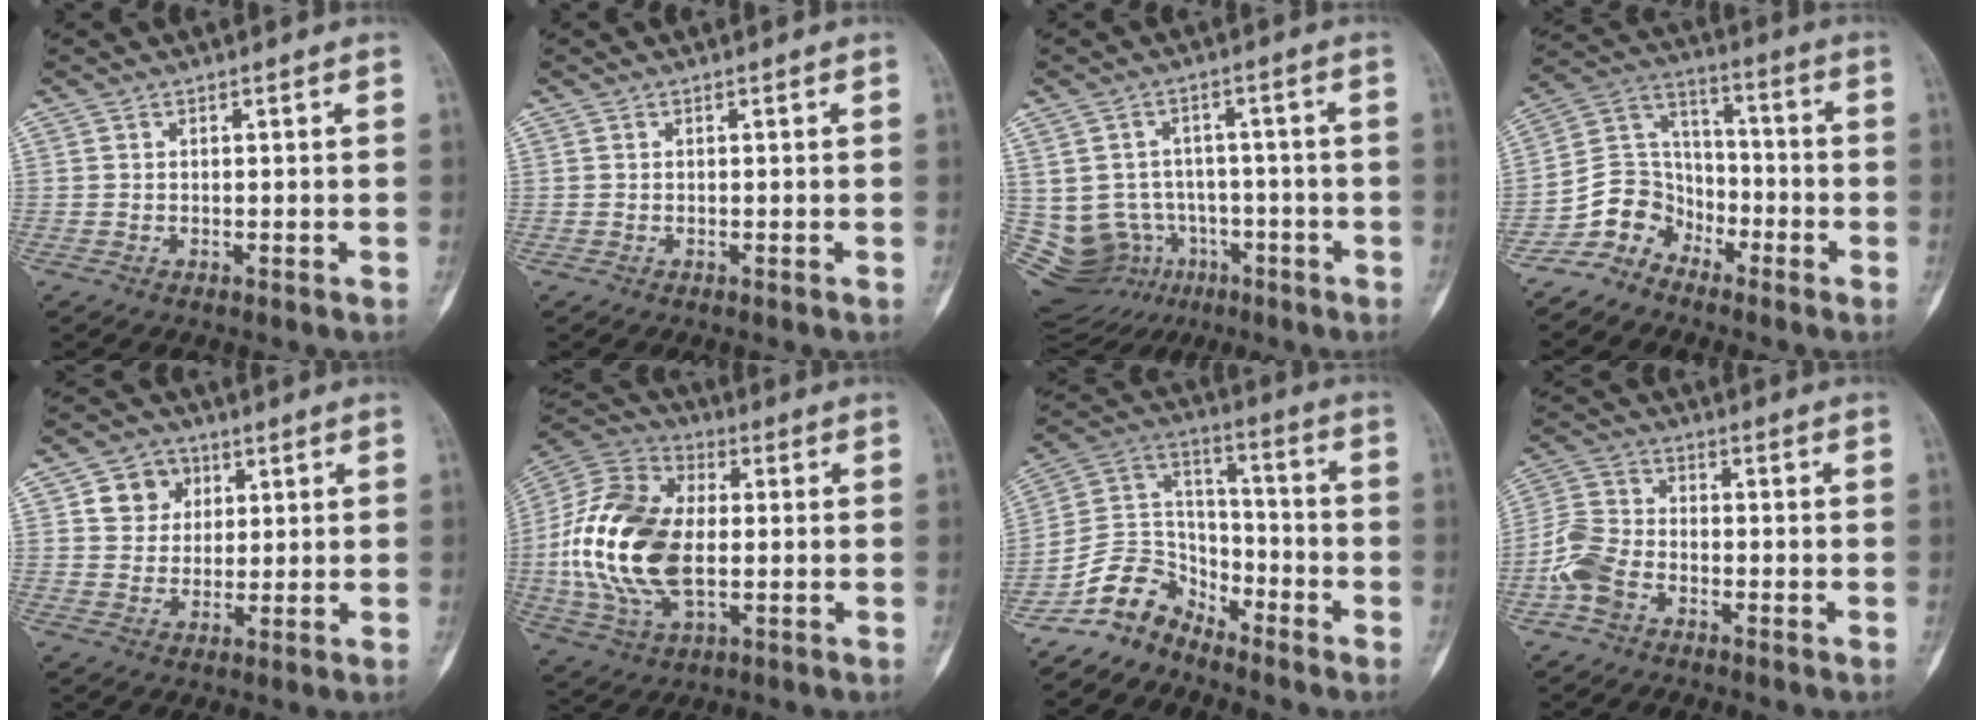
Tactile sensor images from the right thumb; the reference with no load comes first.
{"total": 0.0}
{"total": 14.8, "force": [-4.8, 13.2, 4.7], "torque": [-0.088, 0.063, -0.056]}
{"total": 9.8, "force": [-6.6, 7.1, 1.3], "torque": [0.007, 0.083, -0.138]}
{"total": 7.0, "force": [2.6, 6.1, 2.3], "torque": [-0.004, -0.004, 0.043]}
{"total": 22.0, "force": [-0.6, 13.1, 17.7], "torque": [-0.365, 0.005, -0.008]}
{"total": 10.4, "force": [-8.3, 6.0, 1.8], "torque": [-0.012, 0.096, -0.171]}
{"total": 7.7, "force": [-3.3, 5.0, 4.8], "torque": [-0.104, 0.020, -0.072]}